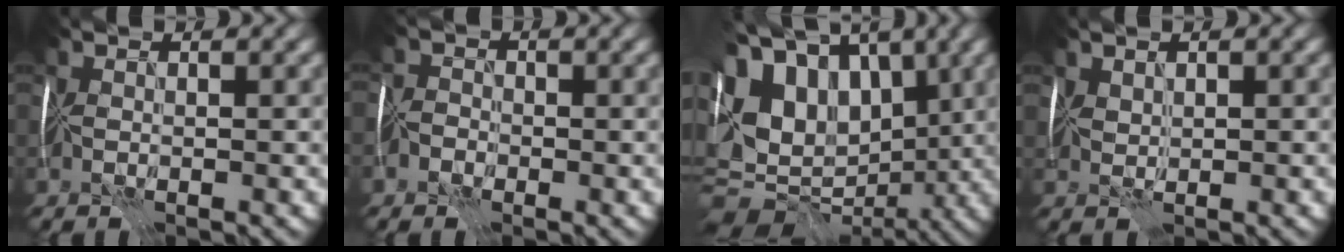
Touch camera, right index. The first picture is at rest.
{"total": 1.7, "force": [-1.4, 0.9, 0.0], "torque": [0.016, 0.008, -0.034]}
{"total": 14.8, "force": [3.8, 10.0, 10.2], "torque": [-0.196, 0.014, 0.080]}
{"total": 0.9, "force": [0.9, -0.1, -0.1], "torque": [-0.001, -0.002, 0.029]}